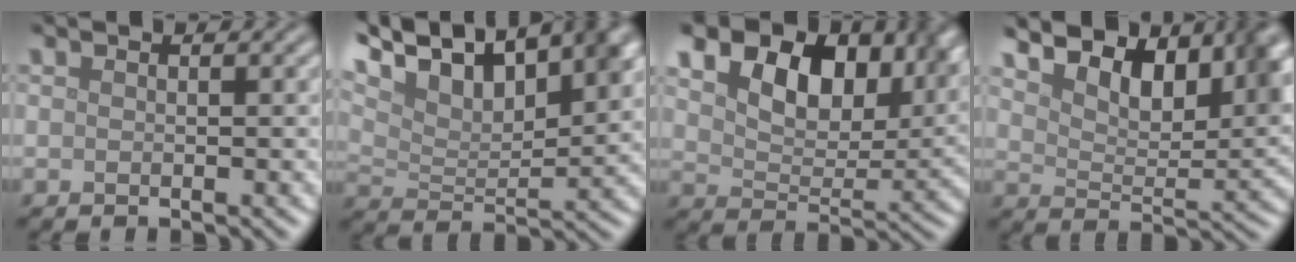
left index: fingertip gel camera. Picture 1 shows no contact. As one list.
[{"total": 12.0, "force": [7.8, 4.7, 7.8], "torque": [-0.150, 0.024, 0.135]}, {"total": 12.7, "force": [6.7, 7.5, 7.8], "torque": [-0.116, 0.012, 0.103]}, {"total": 9.5, "force": [6.4, 3.9, 5.8], "torque": [-0.088, 0.010, 0.092]}]